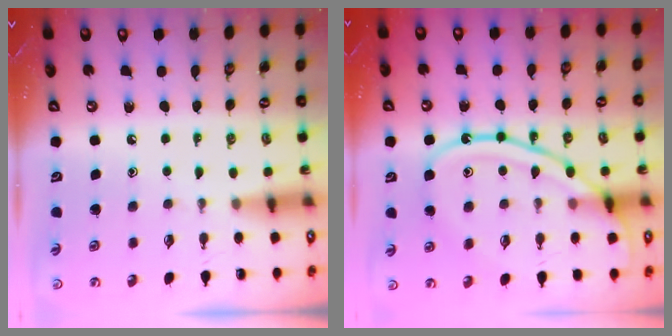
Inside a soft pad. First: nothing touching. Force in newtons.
{"total": 16.2, "press": 16.1, "slide": 1.6}